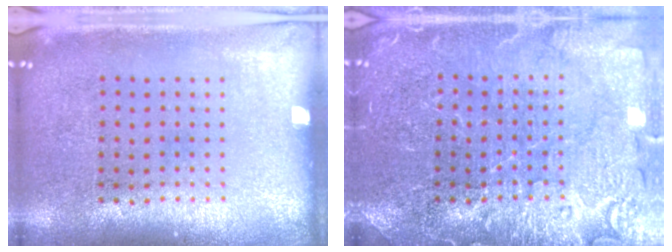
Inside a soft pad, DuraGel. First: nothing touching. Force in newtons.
{"total": 5.6, "press": 5.6, "slide": 0.8}